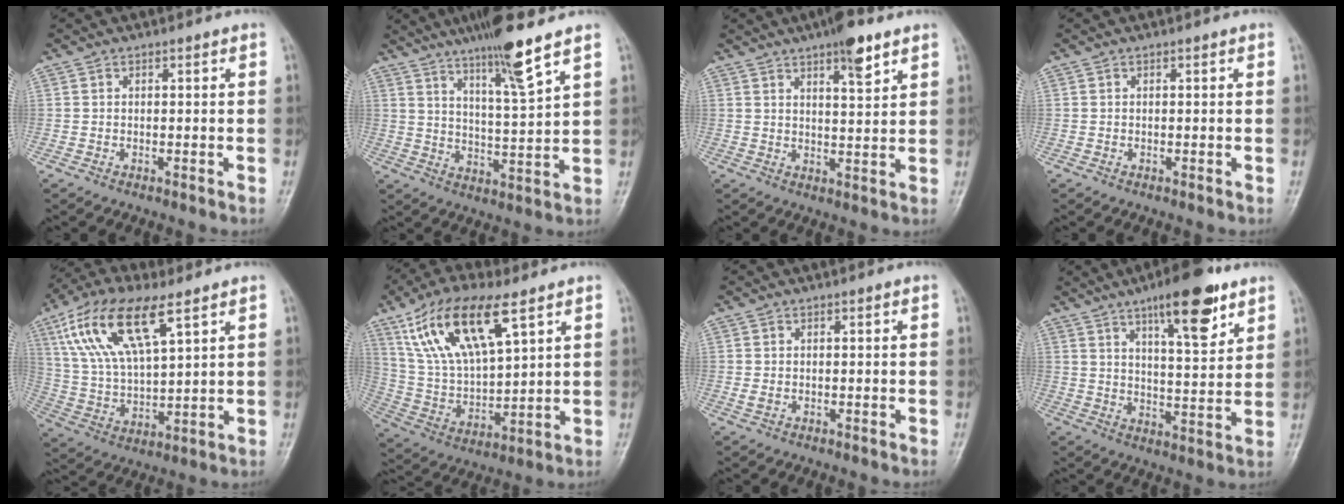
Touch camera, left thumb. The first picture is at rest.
{"total": 11.4, "force": [7.8, 0.5, 8.3], "torque": [-0.140, -0.048, 0.137]}
{"total": 7.1, "force": [4.6, 1.7, 5.1], "torque": [-0.068, -0.023, 0.068]}
{"total": 0.0}
{"total": 16.9, "force": [8.5, 6.5, 13.0], "torque": [-0.250, -0.014, 0.166]}
{"total": 18.0, "force": [9.6, 6.9, 13.6], "torque": [-0.249, -0.022, 0.190]}
{"total": 1.1, "force": [0.1, 0.7, 0.8], "torque": [-0.015, 0.001, 0.005]}
{"total": 13.3, "force": [8.0, 3.8, 10.0], "torque": [-0.129, -0.043, 0.122]}